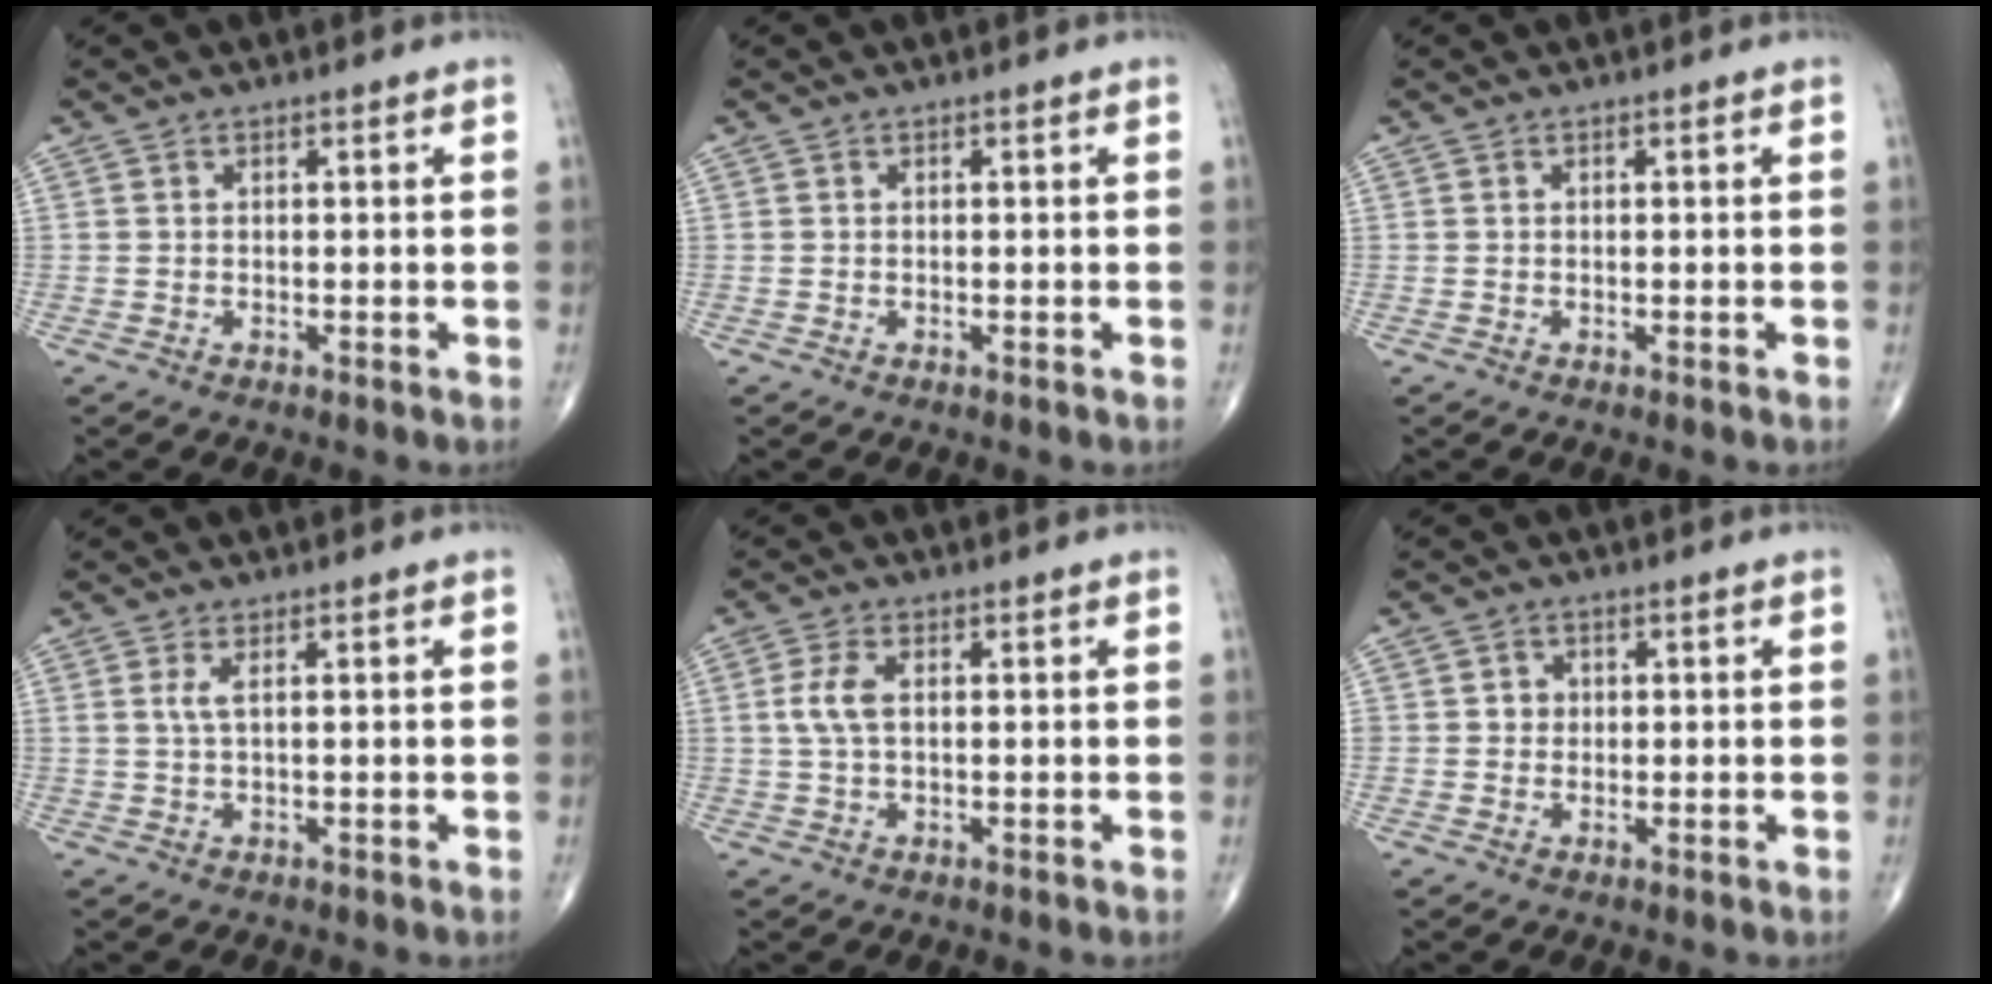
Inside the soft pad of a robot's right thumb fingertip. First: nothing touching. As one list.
[{"total": 0.0}, {"total": 0.0}, {"total": 1.8, "force": [0.6, 0.3, 1.7], "torque": [-0.048, 0.003, 0.017]}, {"total": 4.3, "force": [0.5, 2.2, 3.7], "torque": [-0.092, 0.006, 0.009]}, {"total": 2.5, "force": [0.2, 2.3, 0.8], "torque": [0.005, 0.005, 0.002]}]